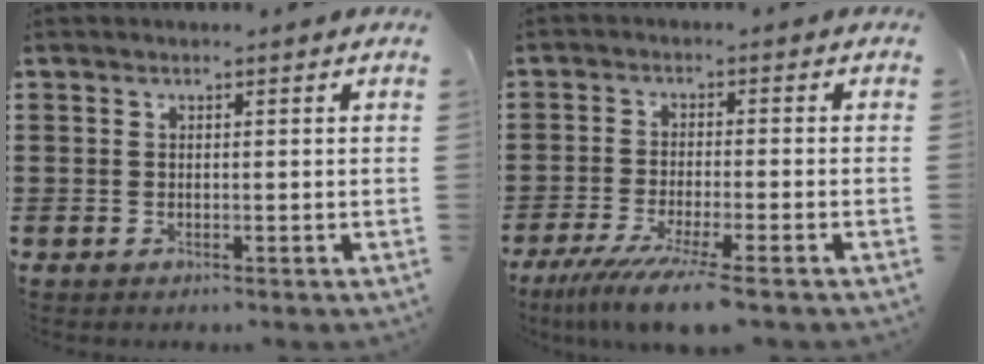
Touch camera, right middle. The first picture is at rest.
{"total": 6.2, "force": [-4.7, -0.3, 4.1], "torque": [-0.092, -0.026, -0.090]}